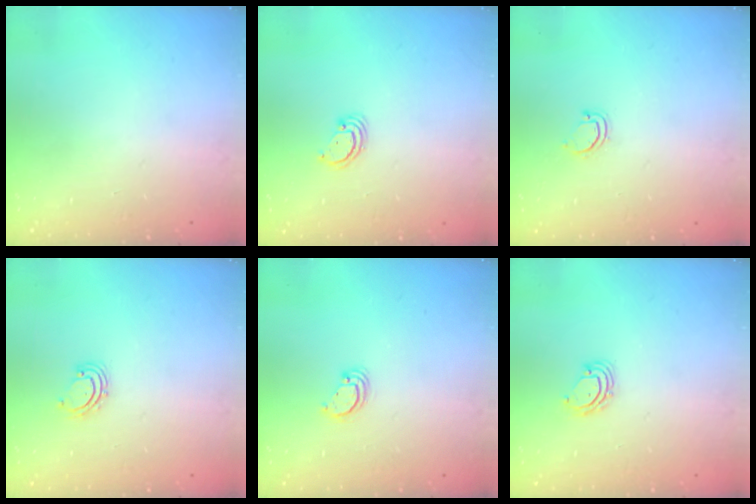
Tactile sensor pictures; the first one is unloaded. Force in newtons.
{"total": 2.4, "press": 2.4, "slide": 0.2}
{"total": 3.1, "press": 3.1, "slide": 0.2}
{"total": 2.9, "press": 2.9, "slide": 0.4}
{"total": 2.9, "press": 2.9, "slide": 0.1}
{"total": 5.0, "press": 5.0, "slide": 0.4}